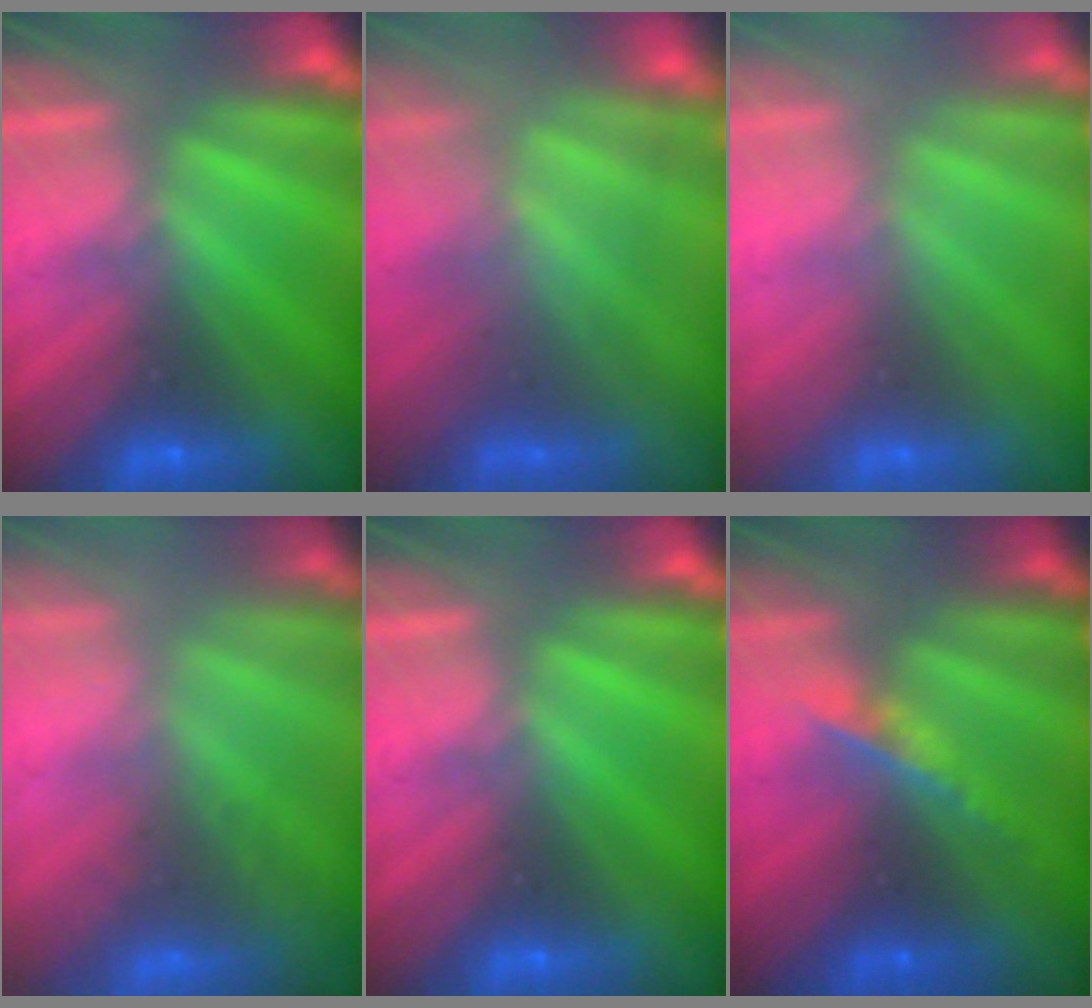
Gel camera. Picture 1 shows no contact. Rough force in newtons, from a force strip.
{"total": 4.1}
{"total": 2.4}
{"total": 5.6}
{"total": 0.0}
{"total": 2.0}